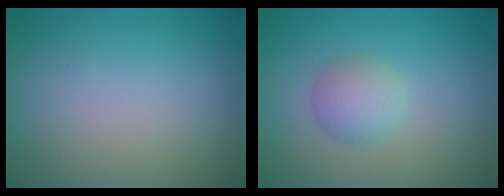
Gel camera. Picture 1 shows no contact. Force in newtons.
{"total": 2.5, "press": 2.5, "slide": 0.0}